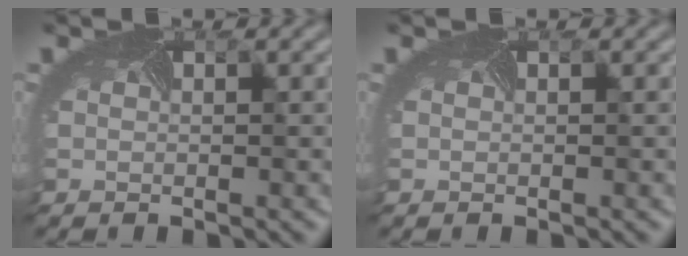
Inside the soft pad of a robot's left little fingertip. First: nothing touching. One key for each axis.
{"total": 0.0}